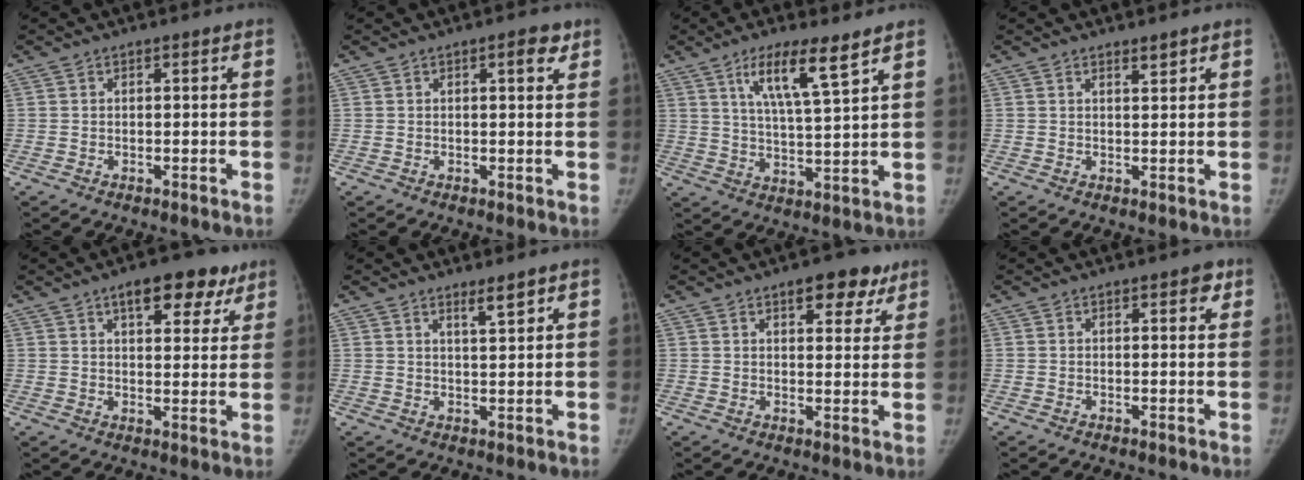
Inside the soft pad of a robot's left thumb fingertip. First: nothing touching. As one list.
[{"total": 2.7, "force": [1.4, 1.0, 2.1], "torque": [-0.022, -0.004, 0.016]}, {"total": 9.9, "force": [5.9, 1.4, 7.8], "torque": [-0.138, -0.033, 0.108]}, {"total": 1.4, "force": [1.2, 0.4, 0.7], "torque": [-0.006, -0.010, 0.020]}, {"total": 10.7, "force": [6.3, 5.2, 7.0], "torque": [-0.052, -0.016, 0.082]}, {"total": 3.0, "force": [2.2, 0.3, 2.0], "torque": [-0.029, -0.020, 0.038]}, {"total": 7.9, "force": [4.8, 4.0, 4.9], "torque": [-0.025, -0.017, 0.058]}, {"total": 2.2, "force": [1.1, 1.1, 1.5], "torque": [-0.005, -0.001, 0.009]}]